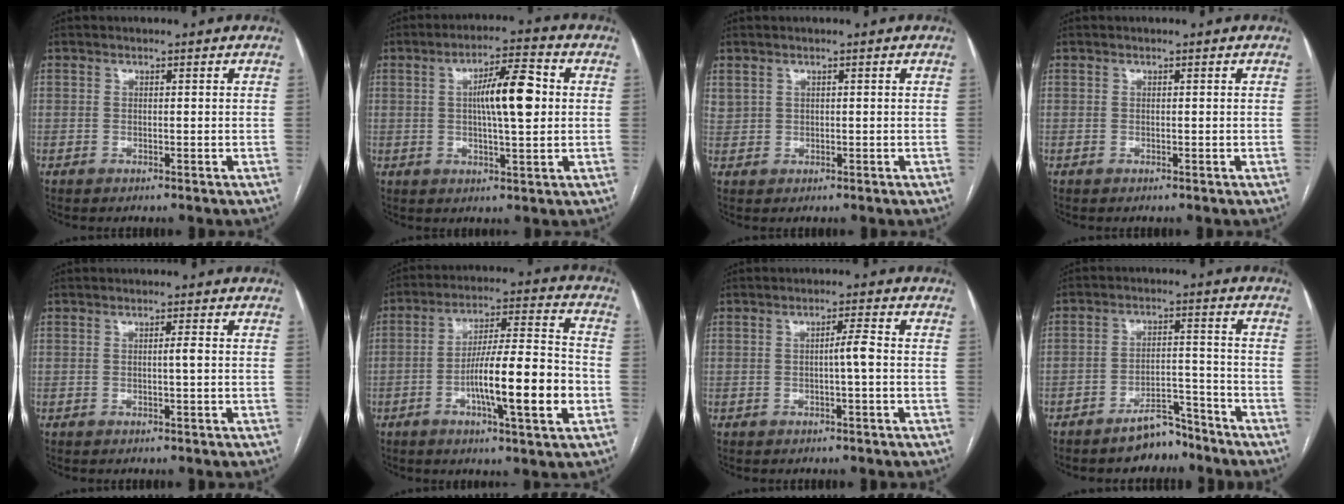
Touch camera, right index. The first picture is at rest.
{"total": 9.5, "force": [1.3, 1.9, 9.2], "torque": [-0.155, 0.016, 0.021]}
{"total": 1.6, "force": [1.1, 1.1, 0.4], "torque": [-0.008, 0.011, 0.027]}
{"total": 0.0}
{"total": 1.7, "force": [-0.2, -0.1, 1.7], "torque": [-0.027, 0.003, -0.001]}
{"total": 14.8, "force": [-4.1, 1.3, 14.1], "torque": [-0.234, 0.007, -0.066]}
{"total": 2.5, "force": [-0.2, -0.1, 2.5], "torque": [-0.039, 0.002, -0.003]}
{"total": 5.8, "force": [-5.0, 2.2, 2.0], "torque": [-0.026, 0.010, -0.081]}